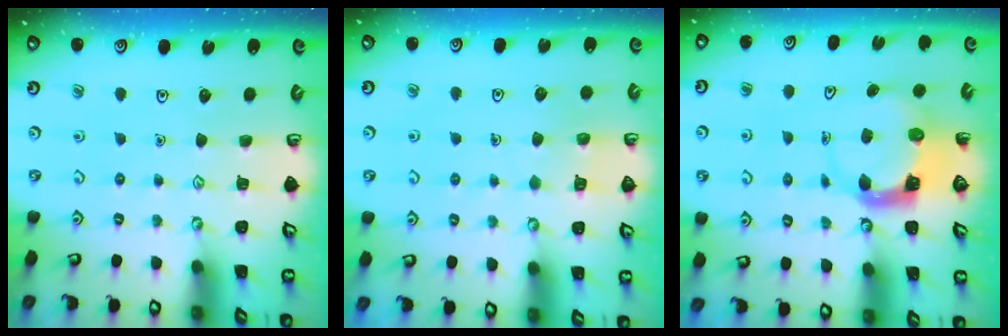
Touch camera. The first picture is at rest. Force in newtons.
{"total": 4.0, "press": 4.0, "slide": 0.2}
{"total": 3.9, "press": 3.9, "slide": 0.6}